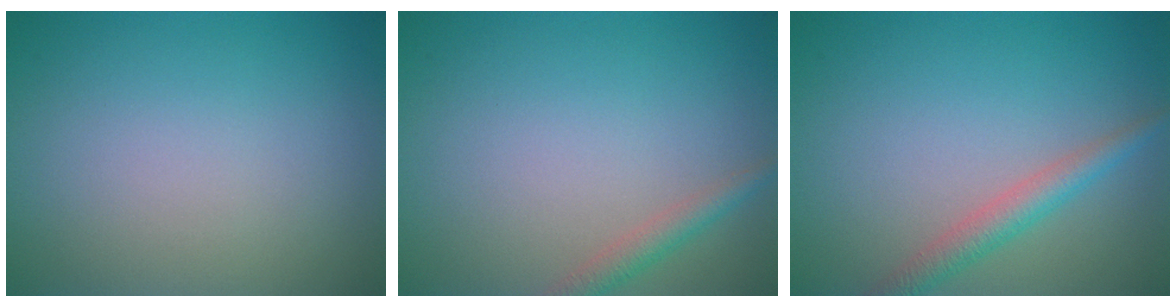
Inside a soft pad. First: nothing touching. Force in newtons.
{"total": 1.8, "press": 1.8, "slide": 0.1}
{"total": 2.5, "press": 2.5, "slide": 0.1}